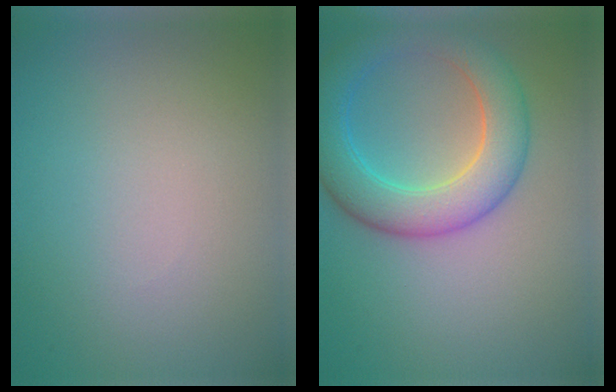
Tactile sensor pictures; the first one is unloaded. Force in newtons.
{"total": 6.5, "press": 6.5, "slide": 0.1}